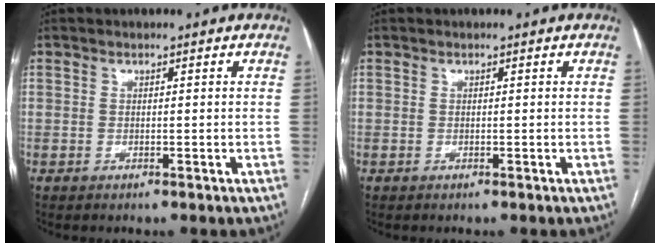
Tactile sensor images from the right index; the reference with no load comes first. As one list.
[{"total": 0.0}]